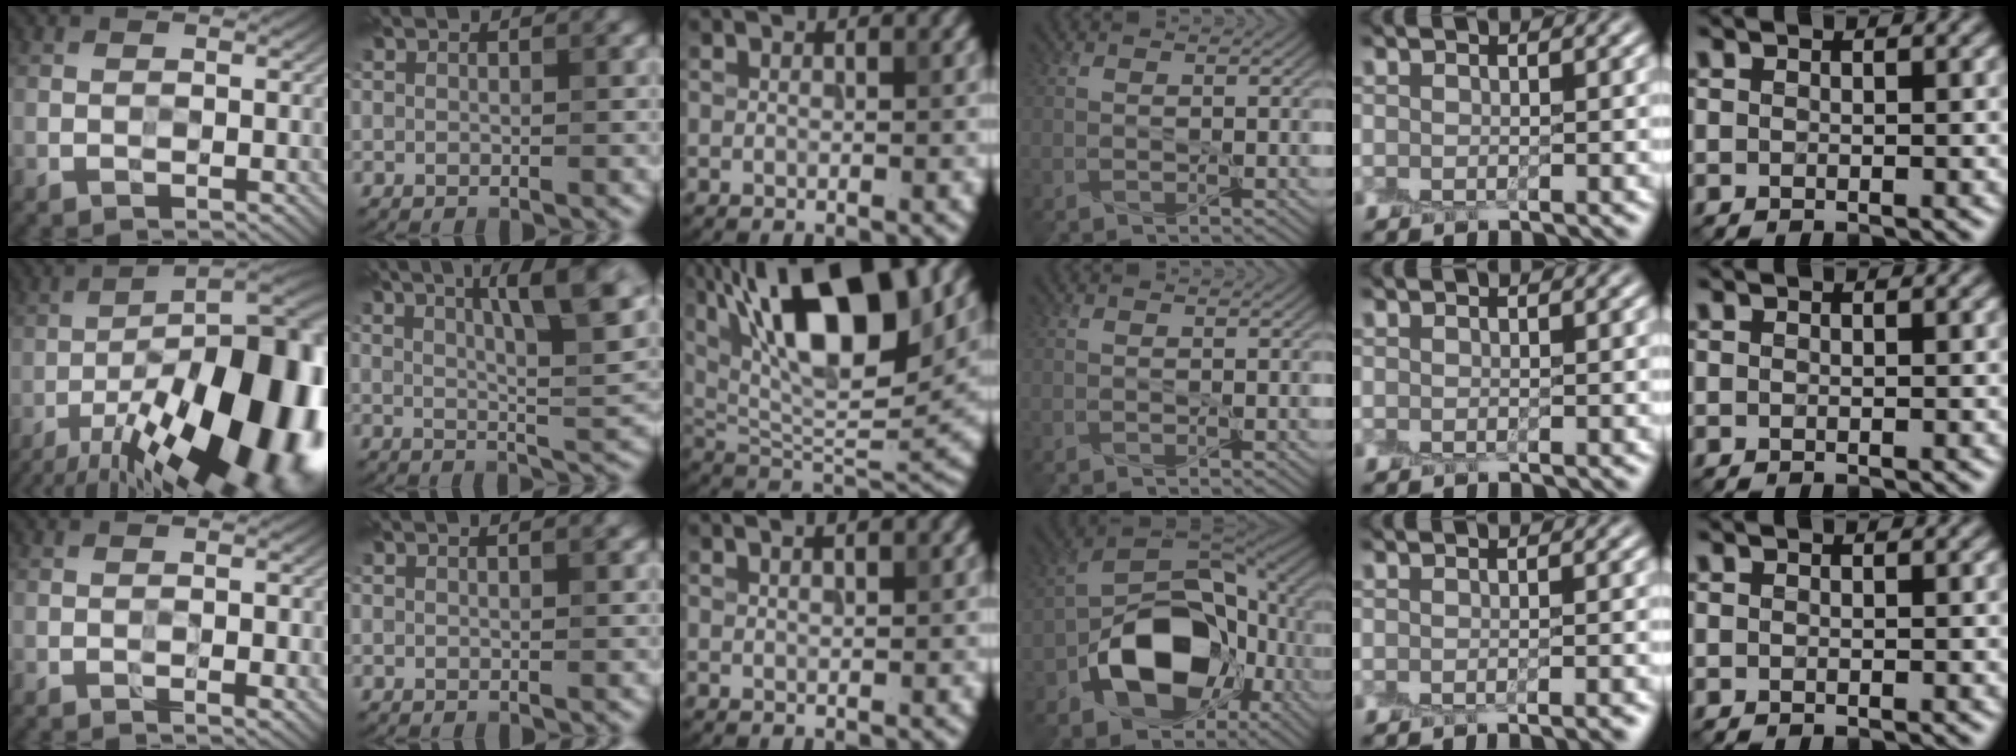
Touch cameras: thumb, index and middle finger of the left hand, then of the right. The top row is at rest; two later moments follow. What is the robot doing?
{"motion": "peel", "object": "plastic wrap"}